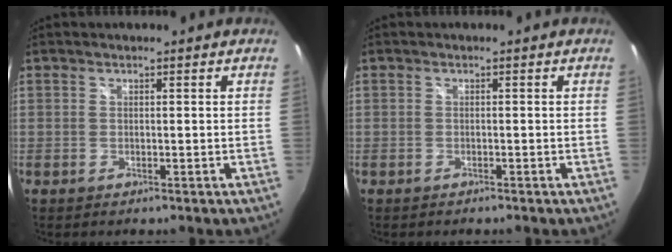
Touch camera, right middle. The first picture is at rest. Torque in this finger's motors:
{"motor_torque": [-0.56, 0.25, 0.05, 0.00]}